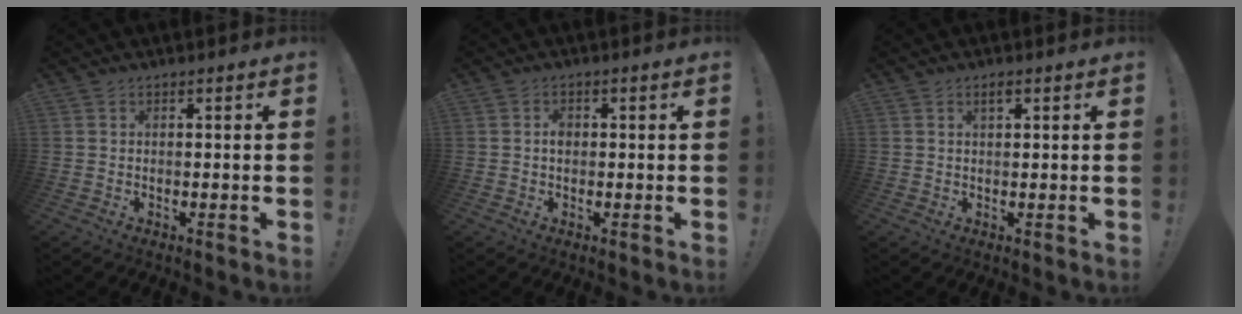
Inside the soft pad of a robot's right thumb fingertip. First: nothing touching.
{"total": 1.9, "force": [-0.2, 1.4, 1.2], "torque": [-0.009, 0.001, -0.007]}
{"total": 1.9, "force": [1.1, 0.7, 1.4], "torque": [-0.026, 0.001, 0.018]}